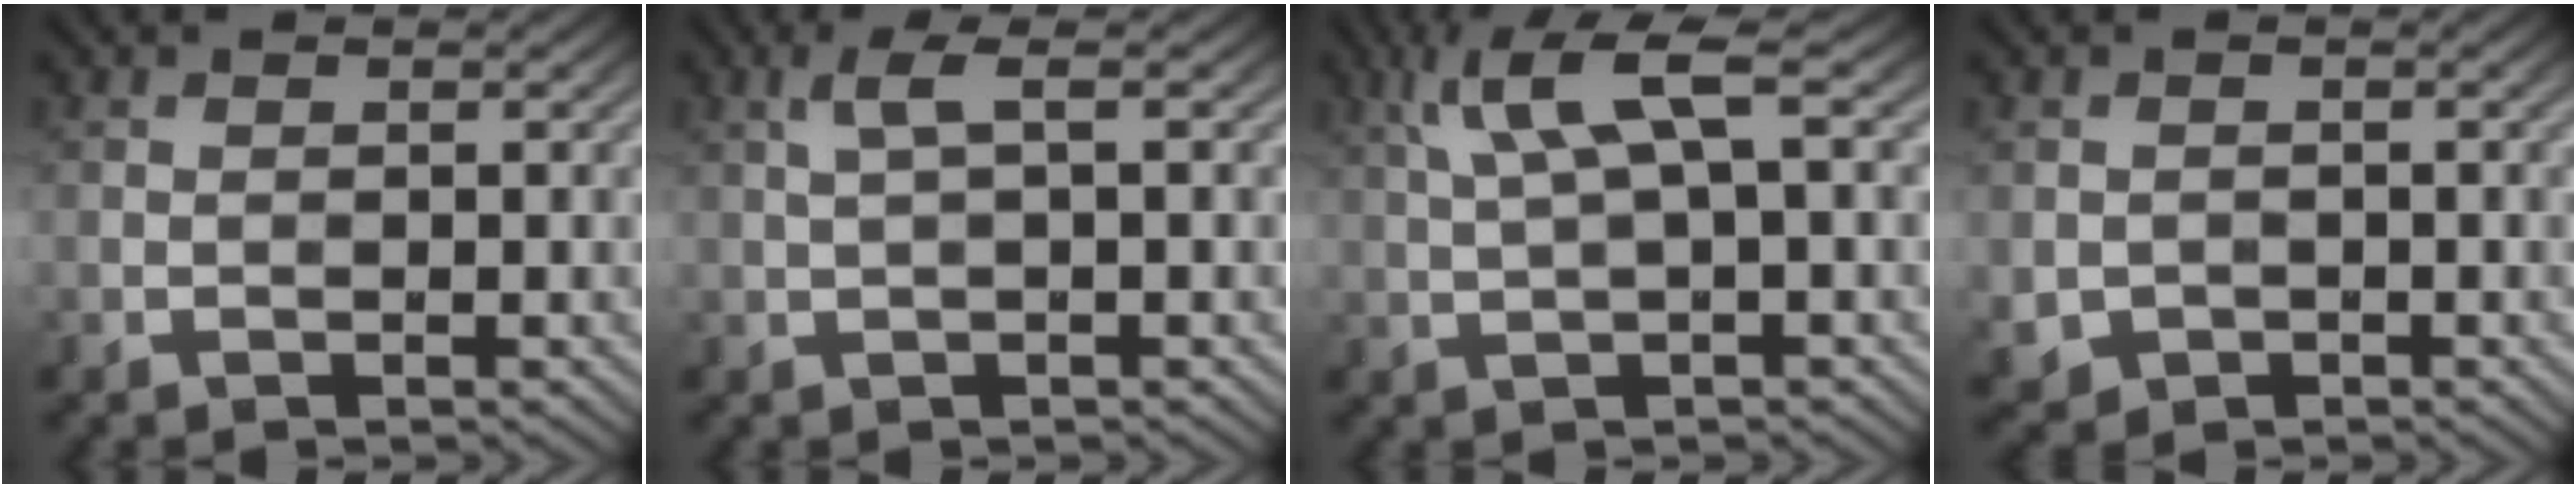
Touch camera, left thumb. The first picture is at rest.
{"total": 2.5, "force": [0.8, 0.4, 2.4], "torque": [-0.048, 0.012, 0.013]}
{"total": 6.6, "force": [2.5, 1.3, 6.0], "torque": [-0.131, 0.020, 0.049]}
{"total": 2.5, "force": [-0.8, 2.1, 0.8], "torque": [-0.029, -0.016, -0.015]}